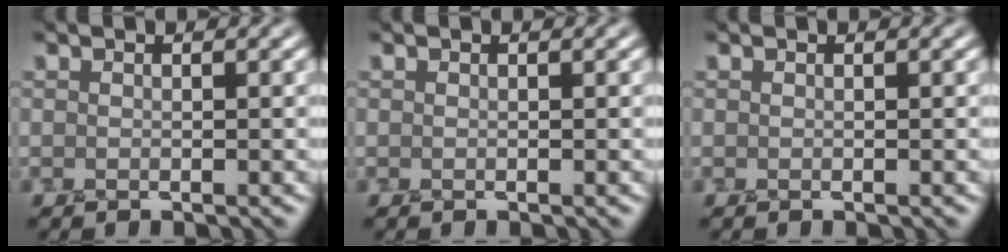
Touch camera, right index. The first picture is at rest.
{"total": 0.0}
{"total": 0.0}